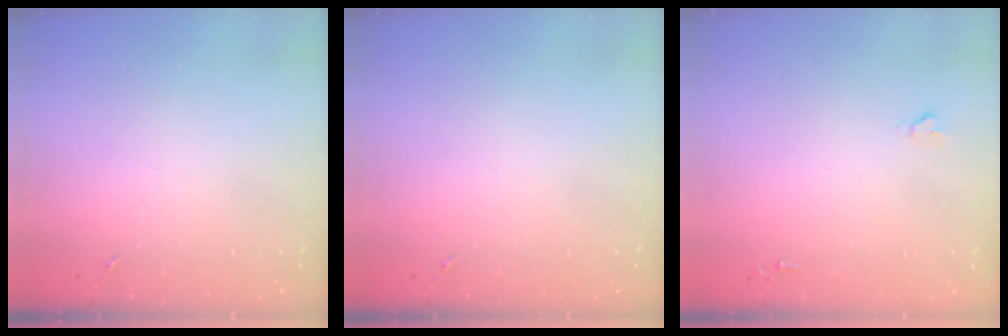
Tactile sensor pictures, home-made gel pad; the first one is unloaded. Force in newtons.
{"total": 0.0}
{"total": 1.6, "press": 1.6, "slide": 0.2}